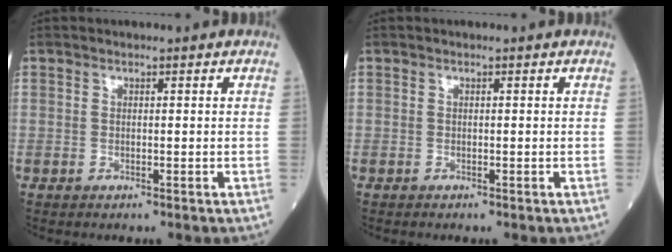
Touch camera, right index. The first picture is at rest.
{"total": 0.0}